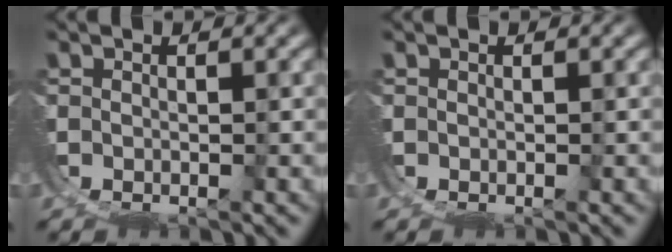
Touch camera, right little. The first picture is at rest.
{"total": 0.0}